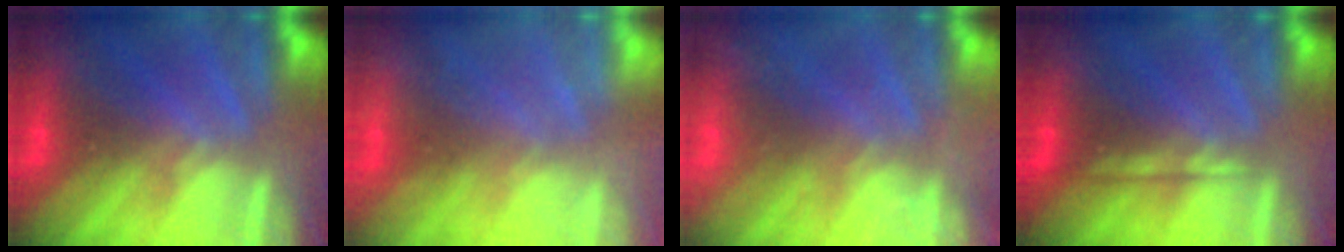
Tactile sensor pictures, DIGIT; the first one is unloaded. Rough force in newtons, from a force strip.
{"total": 2.4}
{"total": 2.6}
{"total": 2.2}